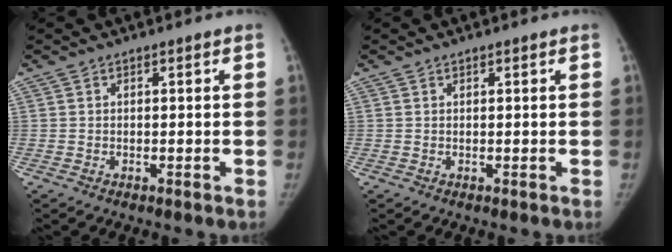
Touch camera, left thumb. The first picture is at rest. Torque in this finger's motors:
{"motor_torque": [-0.18, -0.12, -0.34, 0.27, -0.03]}